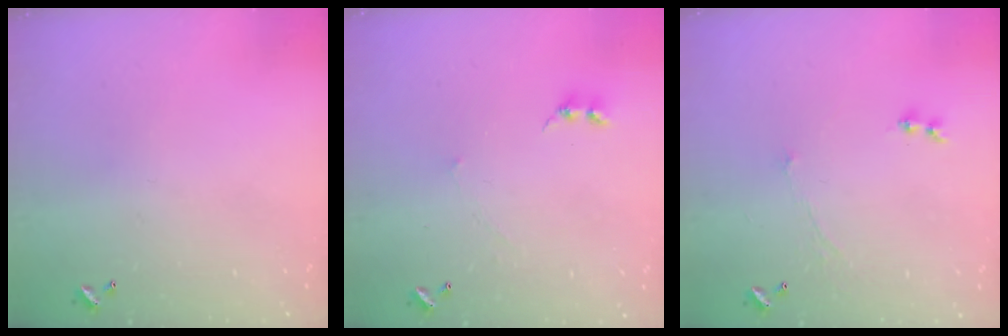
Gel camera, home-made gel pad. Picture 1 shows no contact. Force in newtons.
{"total": 1.7, "press": 1.6, "slide": 0.4}
{"total": 1.2, "press": 0.7, "slide": 1.0}